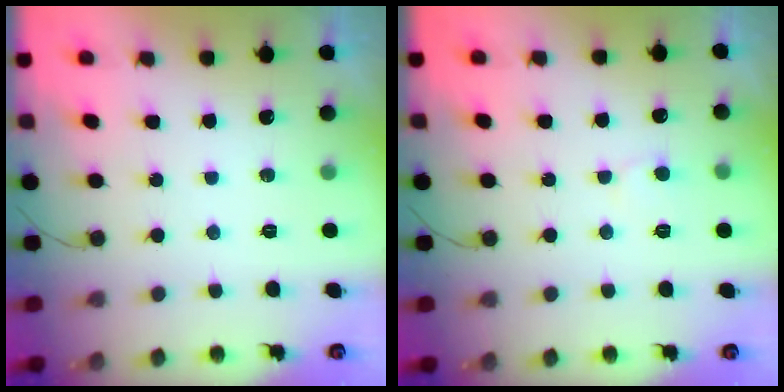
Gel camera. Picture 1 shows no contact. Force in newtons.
{"total": 5.2, "press": 5.1, "slide": 0.5}